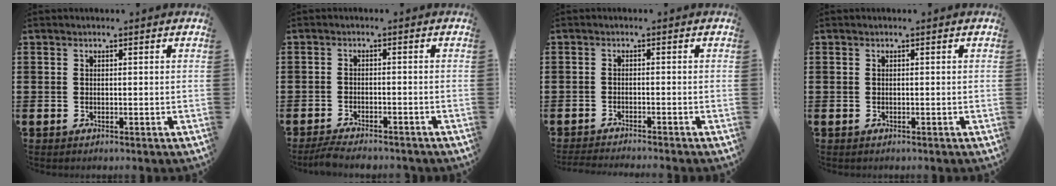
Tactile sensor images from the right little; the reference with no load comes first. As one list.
[{"total": 2.4, "force": [-2.3, 0.2, 0.7], "torque": [-0.013, 0.006, -0.047]}, {"total": 1.3, "force": [-1.3, -0.3, 0.2], "torque": [-0.002, 0.000, -0.025]}, {"total": 0.0}]